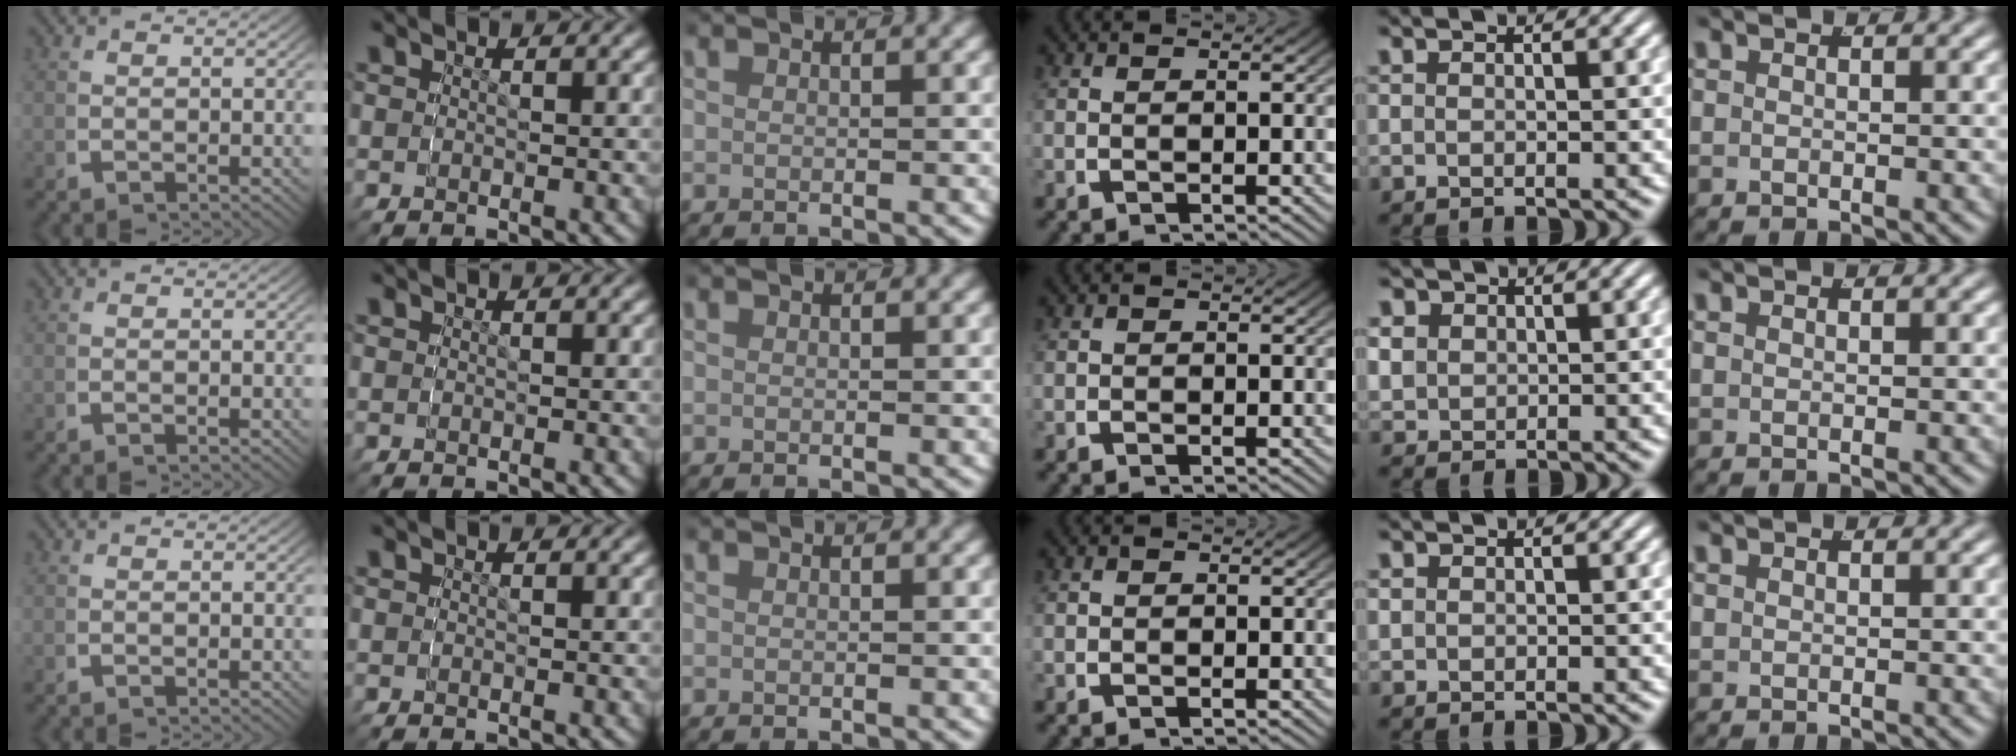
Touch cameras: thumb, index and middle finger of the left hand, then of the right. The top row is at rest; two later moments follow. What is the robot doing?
{"motion": "grasp_and_lifting", "object": "cloth"}